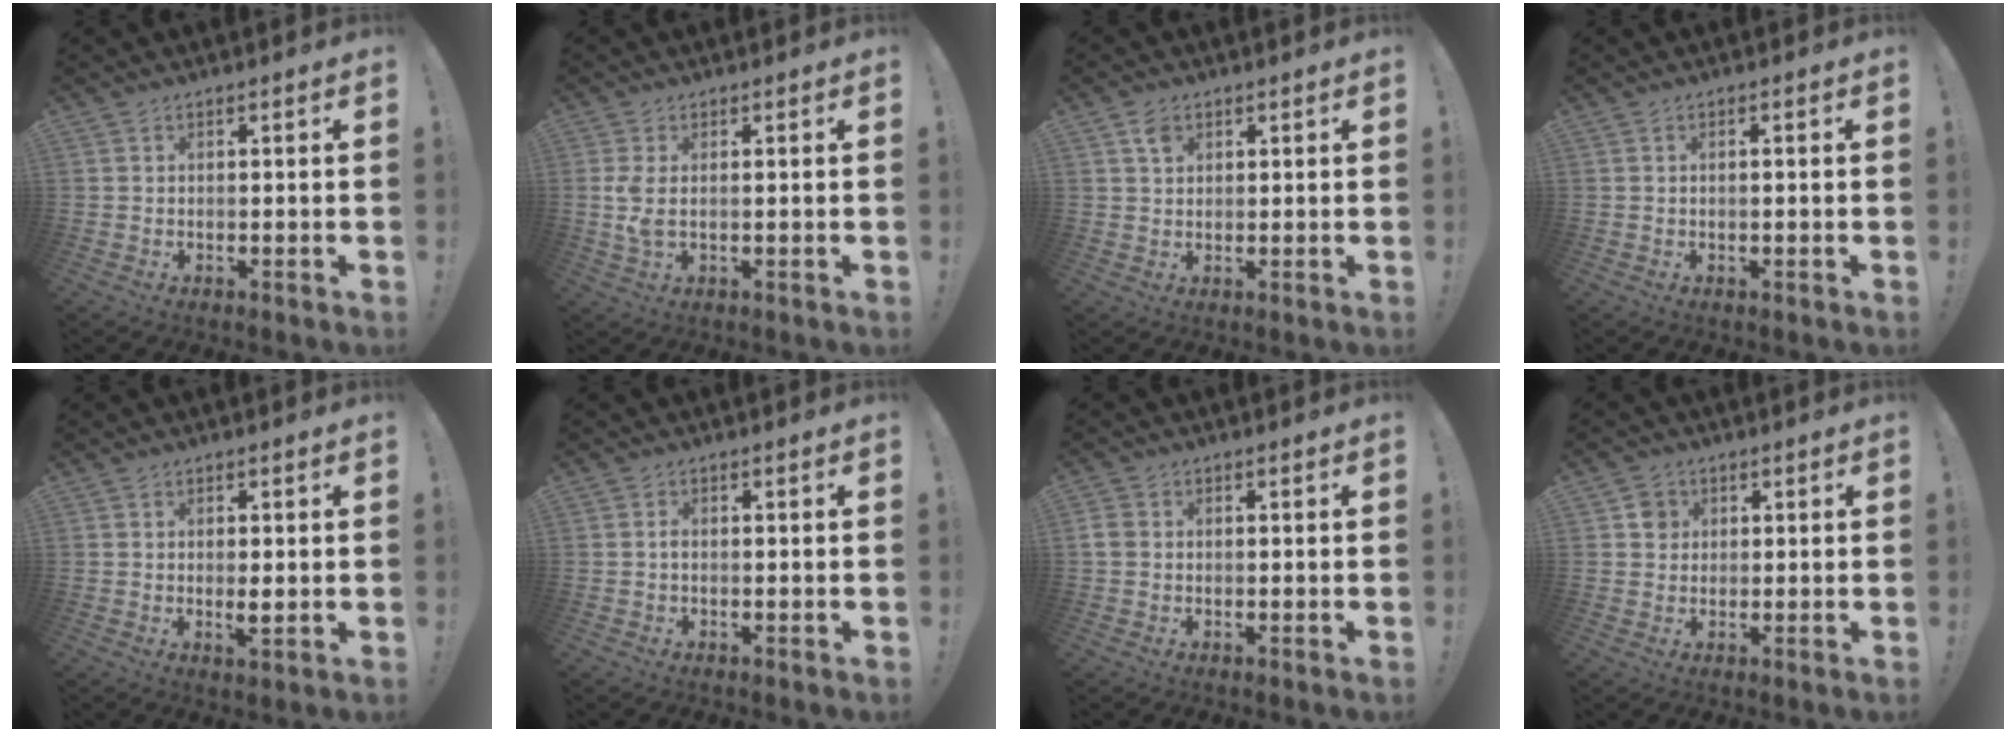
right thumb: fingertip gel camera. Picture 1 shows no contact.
{"total": 4.3, "force": [0.8, 1.6, 3.9], "torque": [-0.074, -0.005, 0.014]}
{"total": 3.1, "force": [1.6, 2.2, 1.5], "torque": [-0.025, 0.001, 0.030]}
{"total": 0.8, "force": [-0.2, -0.4, 0.6], "torque": [-0.006, -0.004, -0.005]}
{"total": 2.5, "force": [0.1, 1.0, 2.3], "torque": [-0.028, -0.005, 0.000]}
{"total": 0.9, "force": [-0.5, 0.4, 0.7], "torque": [-0.021, 0.006, -0.008]}
{"total": 2.5, "force": [-0.2, 2.0, 1.5], "torque": [-0.034, 0.005, -0.002]}
{"total": 3.9, "force": [1.0, 3.7, 1.0], "torque": [-0.007, 0.005, 0.017]}